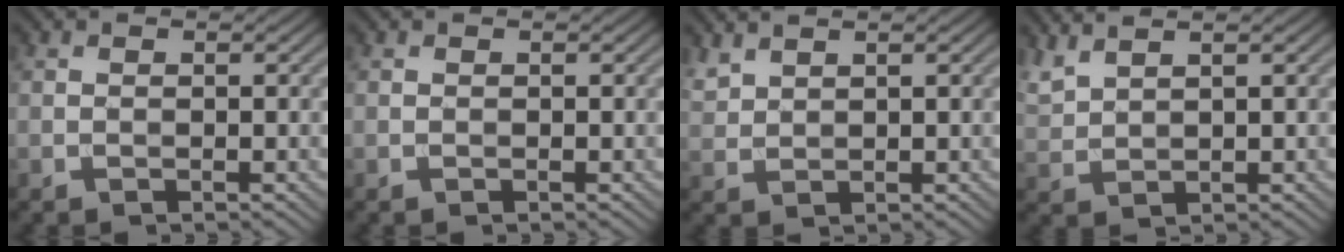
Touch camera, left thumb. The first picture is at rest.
{"total": 0.0}
{"total": 2.2, "force": [1.9, 0.6, 0.8], "torque": [-0.026, 0.004, 0.048]}
{"total": 3.2, "force": [2.8, 0.6, 1.6], "torque": [-0.044, 0.011, 0.064]}